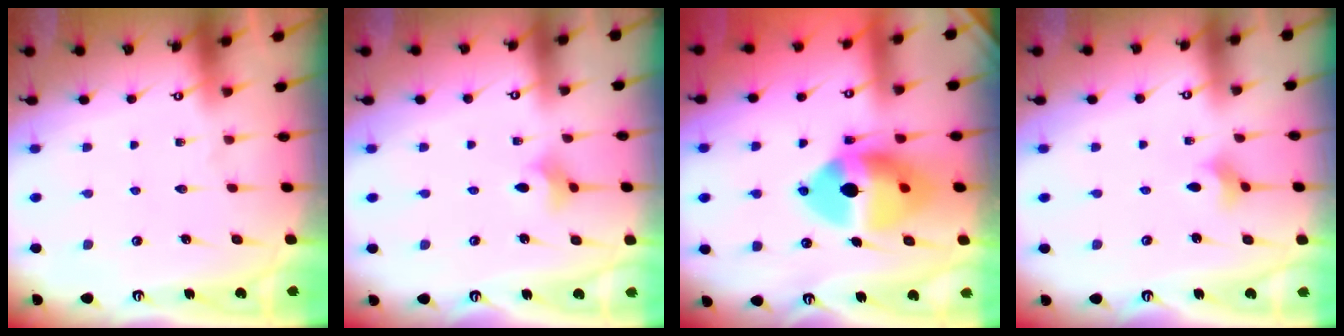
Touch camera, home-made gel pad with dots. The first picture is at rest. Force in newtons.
{"total": 4.2, "press": 4.2, "slide": 0.7}
{"total": 15.8, "press": 15.7, "slide": 2.2}
{"total": 2.1, "press": 2.0, "slide": 0.5}